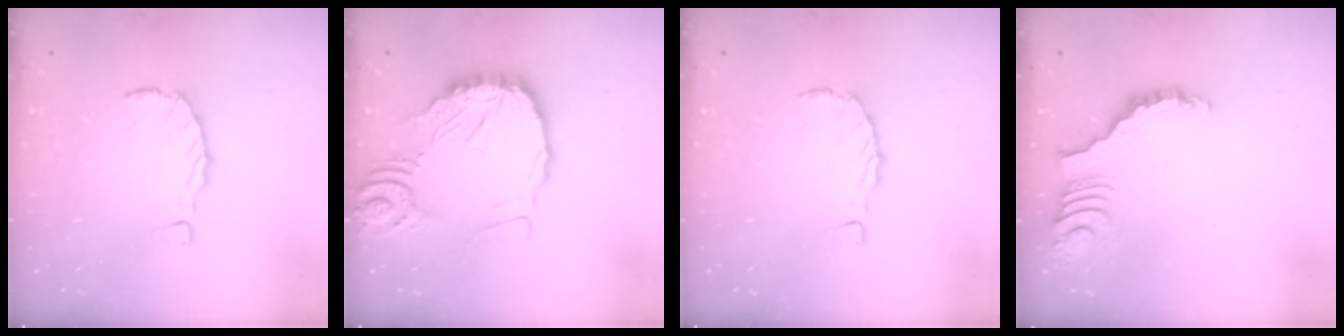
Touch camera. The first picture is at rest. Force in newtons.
{"total": 14.7, "press": 14.6, "slide": 1.6}
{"total": 0.0}
{"total": 3.8, "press": 3.7, "slide": 0.7}